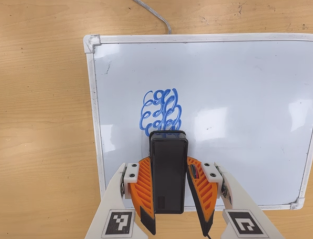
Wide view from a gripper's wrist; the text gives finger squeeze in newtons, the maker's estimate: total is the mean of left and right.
{"total": 6.3, "left": 5.0, "right": 7.6}